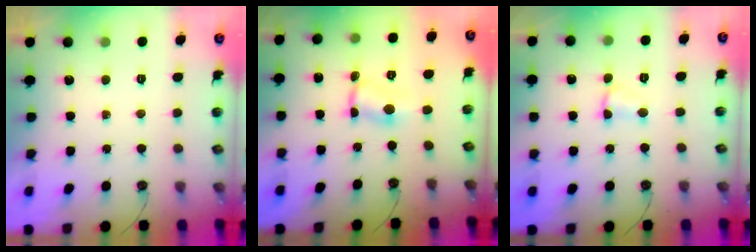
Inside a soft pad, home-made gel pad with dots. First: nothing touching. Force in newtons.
{"total": 1.2, "press": 1.1, "slide": 0.6}
{"total": 3.1, "press": 3.1, "slide": 0.4}